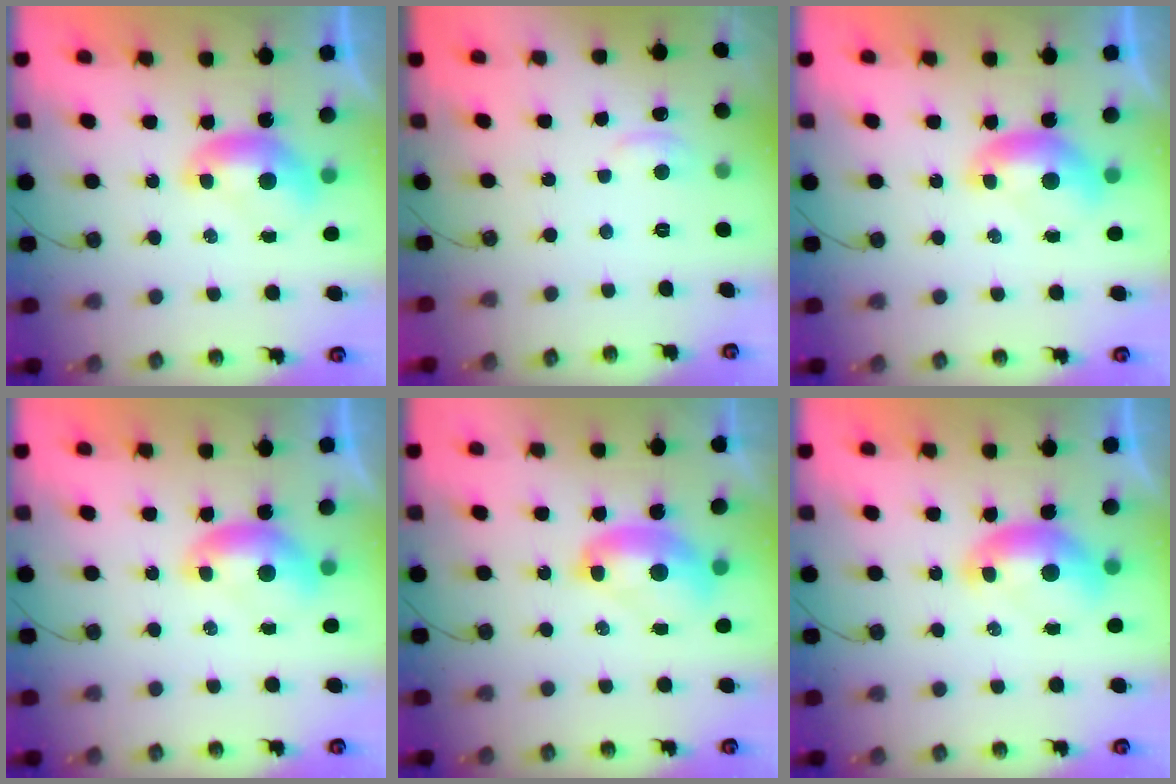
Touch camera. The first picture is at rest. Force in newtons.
{"total": 1.4, "press": 1.3, "slide": 0.7}
{"total": 0.0}
{"total": 0.0}
{"total": 3.4, "press": 3.4, "slide": 0.2}
{"total": 1.3, "press": 1.1, "slide": 0.6}